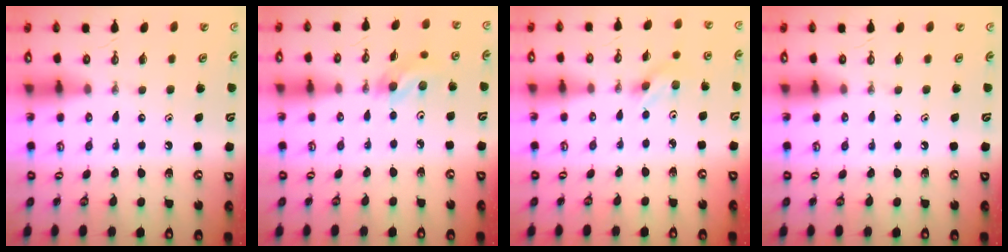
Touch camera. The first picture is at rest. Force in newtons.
{"total": 6.5, "press": 6.2, "slide": 2.0}
{"total": 2.0, "press": 1.9, "slide": 0.6}
{"total": 0.0}